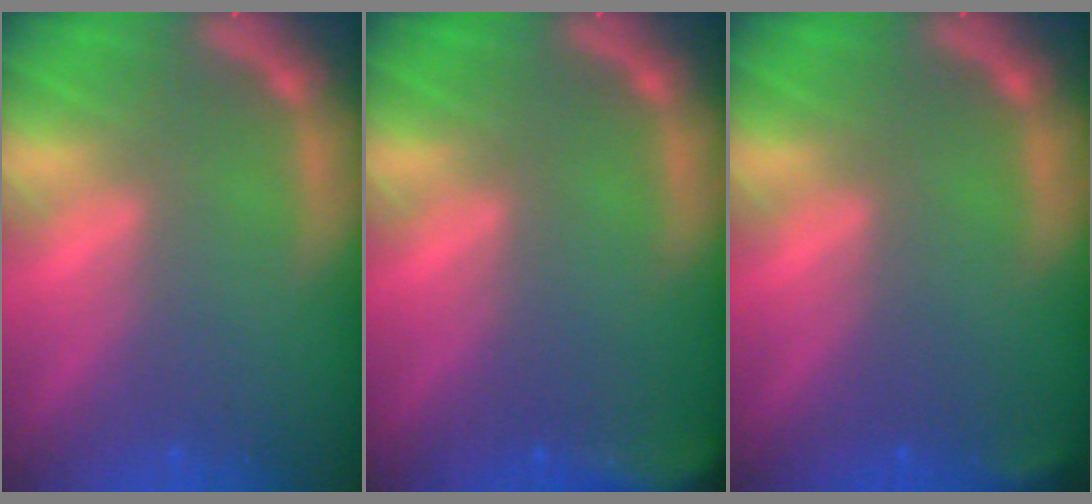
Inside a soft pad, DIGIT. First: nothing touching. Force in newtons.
{"total": 5.0}
{"total": 1.4}